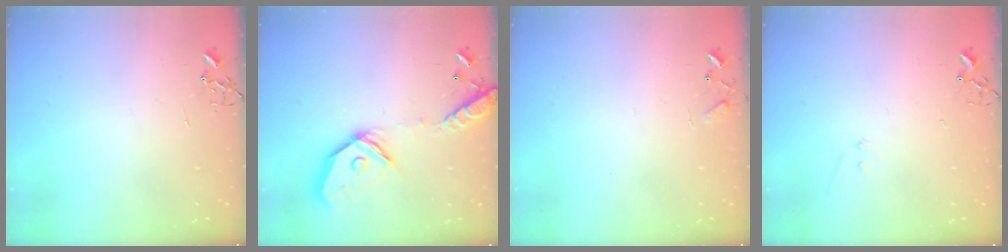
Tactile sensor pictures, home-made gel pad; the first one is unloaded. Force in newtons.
{"total": 18.4, "press": 18.2, "slide": 3.1}
{"total": 5.8, "press": 5.8, "slide": 0.5}
{"total": 6.1, "press": 6.1, "slide": 0.5}